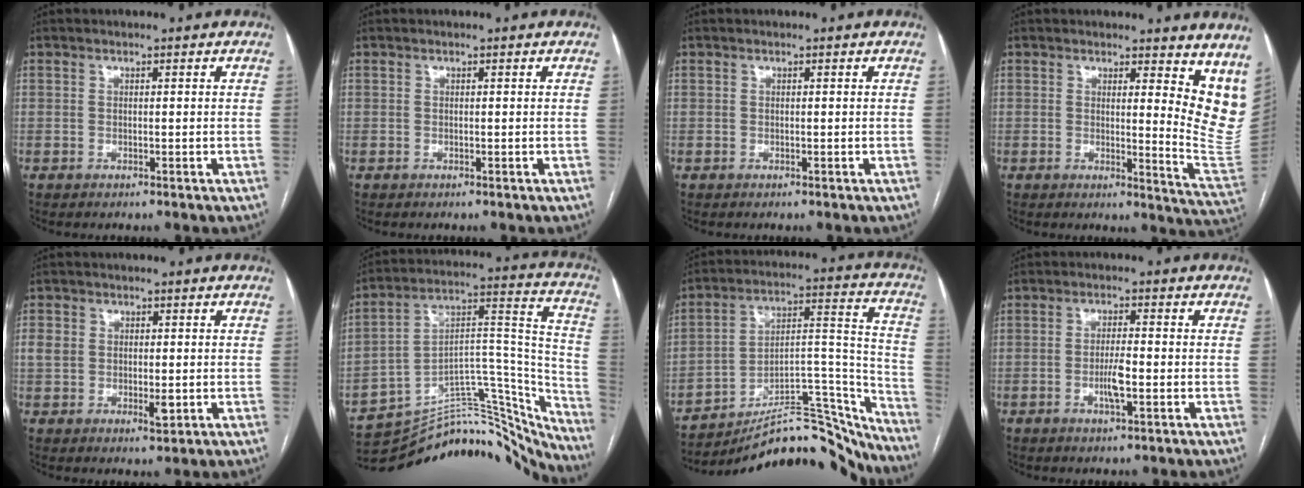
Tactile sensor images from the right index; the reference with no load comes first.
{"total": 0.0}
{"total": 0.0}
{"total": 10.9, "force": [7.8, 2.7, 7.0], "torque": [-0.063, -0.048, 0.062]}
{"total": 4.8, "force": [-0.2, 3.1, 3.7], "torque": [-0.062, 0.003, 0.002]}
{"total": 30.0, "force": [-27.9, 7.6, 7.9], "torque": [-0.080, 0.060, -0.383]}
{"total": 24.1, "force": [-21.9, 5.2, 8.5], "torque": [-0.099, 0.049, -0.324]}
{"total": 3.9, "force": [-1.1, 0.5, 3.7], "torque": [-0.071, -0.002, -0.020]}